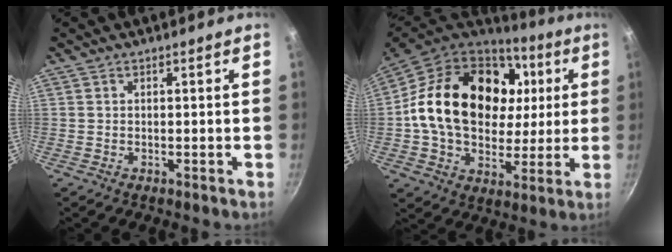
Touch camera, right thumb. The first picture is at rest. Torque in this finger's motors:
{"motor_torque": [2.11, 2.90, 1.18, -0.79, 0.52]}